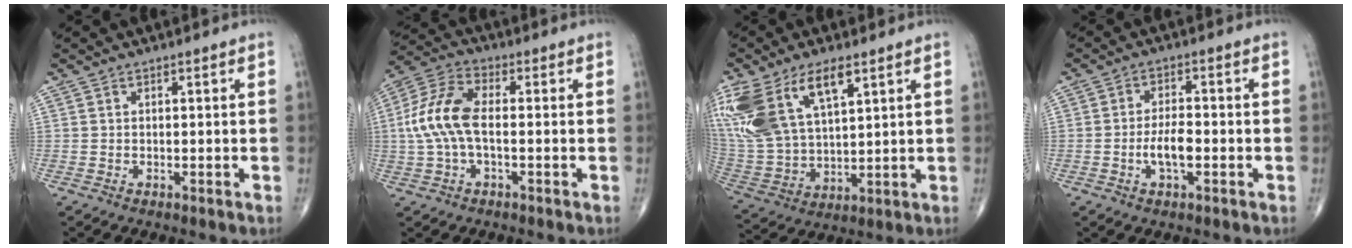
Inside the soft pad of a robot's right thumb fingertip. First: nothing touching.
{"total": 10.8, "force": [-0.4, 5.3, 9.4], "torque": [-0.215, 0.029, -0.012]}
{"total": 20.9, "force": [10.1, 10.3, 15.1], "torque": [-0.337, -0.016, 0.205]}
{"total": 5.1, "force": [-1.4, 1.9, 4.5], "torque": [-0.083, 0.009, -0.027]}